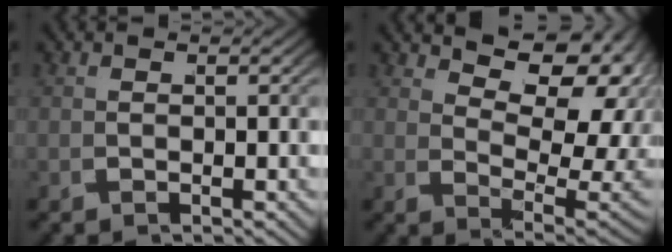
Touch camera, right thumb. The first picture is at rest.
{"total": 9.5, "force": [3.5, 4.8, 7.4], "torque": [-0.109, -0.016, 0.070]}